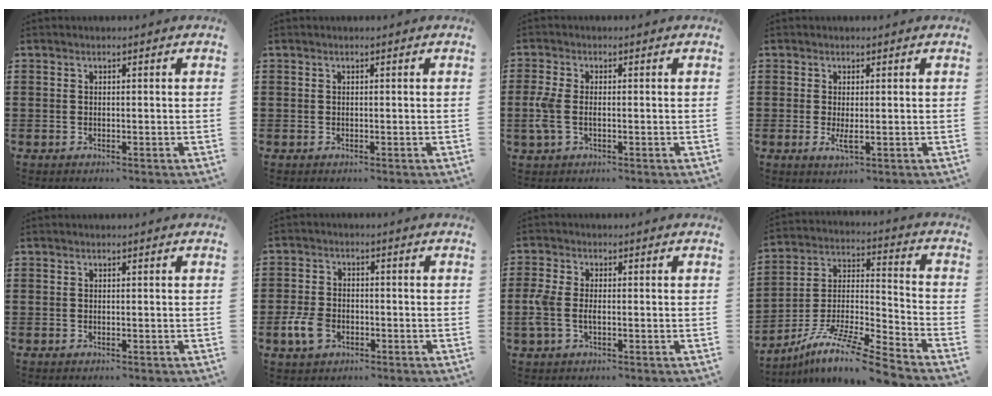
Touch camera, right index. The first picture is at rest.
{"total": 0.0}
{"total": 3.7, "force": [-0.6, 1.8, 3.2], "torque": [-0.087, -0.007, -0.019]}
{"total": 2.2, "force": [-0.2, 0.5, 2.2], "torque": [-0.046, -0.006, -0.005]}
{"total": 0.0}
{"total": 5.0, "force": [-2.0, 3.3, 3.2], "torque": [-0.086, -0.001, -0.042]}
{"total": 3.3, "force": [-0.7, 1.7, 2.8], "torque": [-0.072, -0.005, -0.019]}
{"total": 11.3, "force": [-9.1, 0.4, 6.7], "torque": [-0.125, 0.000, -0.179]}